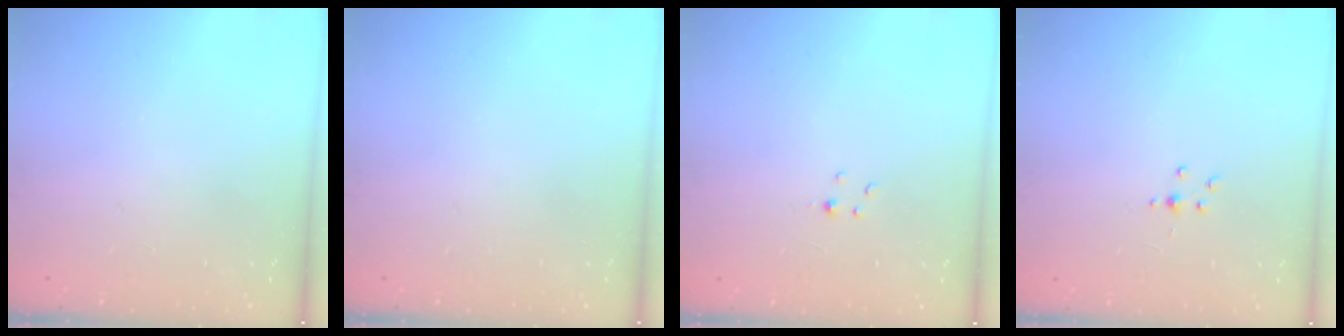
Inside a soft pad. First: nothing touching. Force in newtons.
{"total": 0.0}
{"total": 1.5, "press": 1.4, "slide": 0.2}
{"total": 2.0, "press": 1.9, "slide": 0.5}